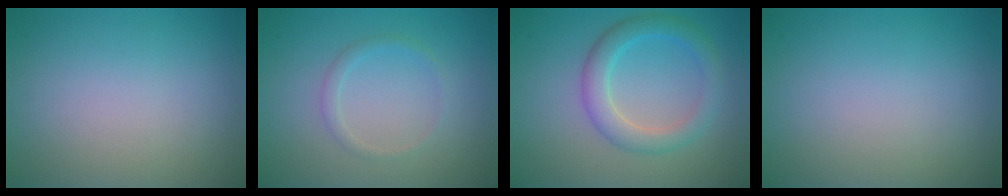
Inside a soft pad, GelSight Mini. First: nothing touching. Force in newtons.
{"total": 1.1, "press": 1.1, "slide": 0.0}
{"total": 3.5, "press": 3.5, "slide": 0.2}
{"total": 0.0}